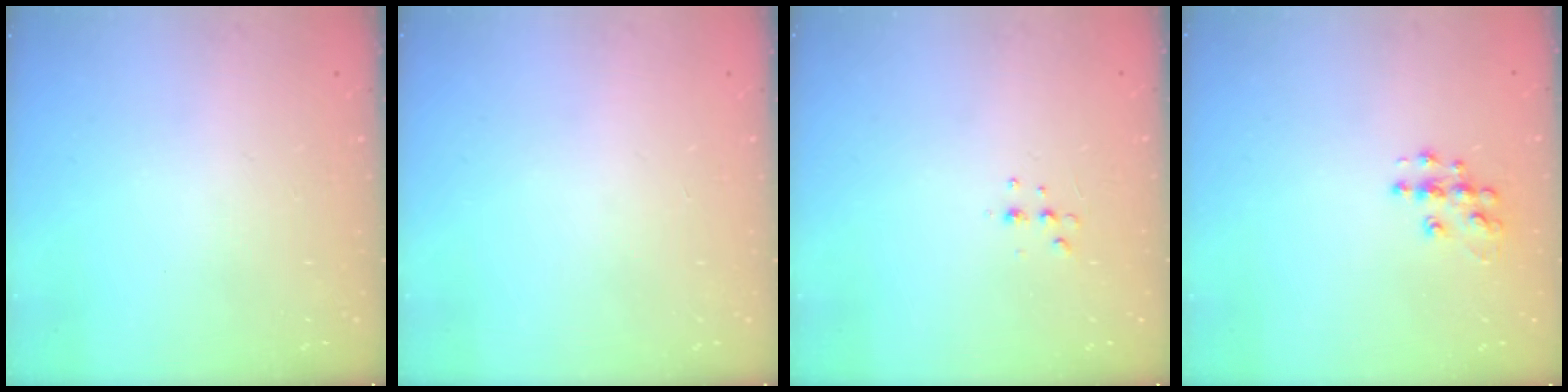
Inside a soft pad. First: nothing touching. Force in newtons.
{"total": 0.0}
{"total": 4.1, "press": 3.9, "slide": 1.3}
{"total": 7.9, "press": 7.9, "slide": 0.3}